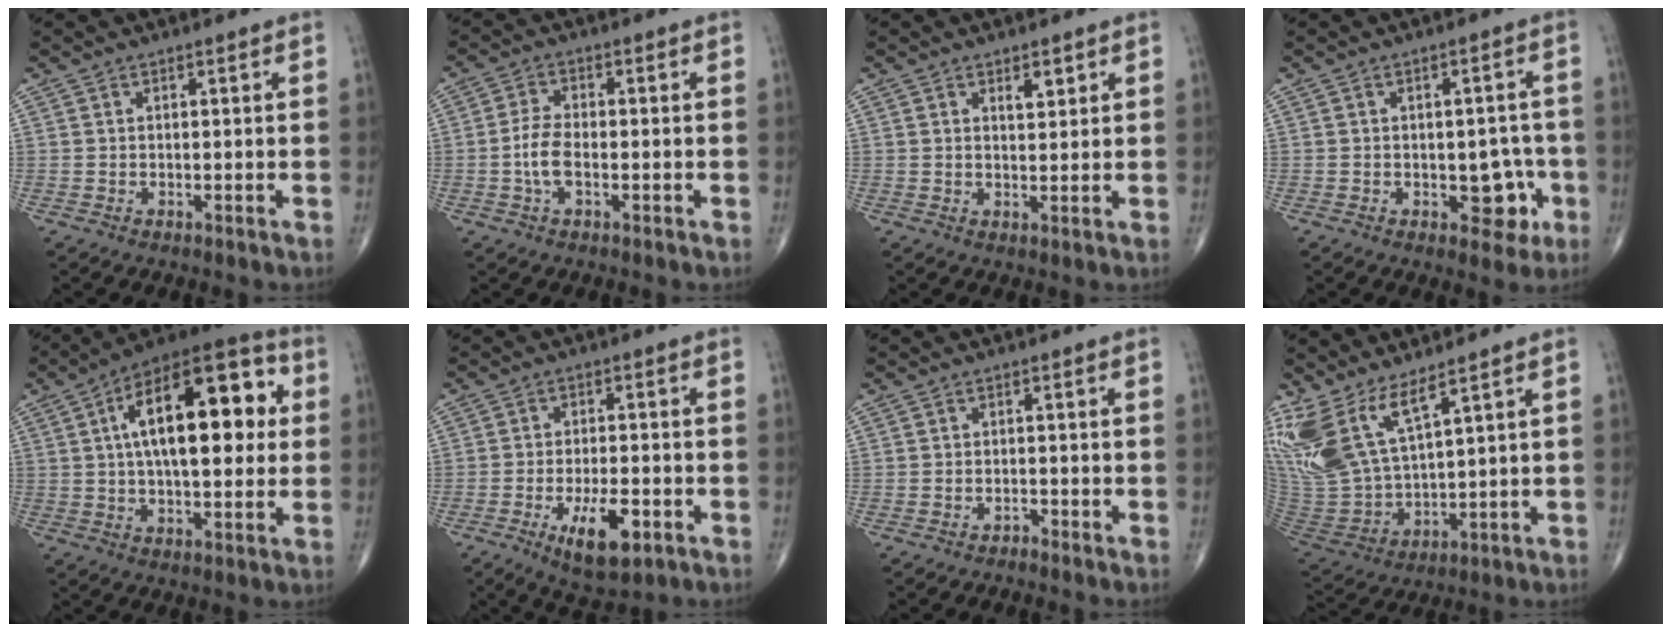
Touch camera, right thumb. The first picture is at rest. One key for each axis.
{"total": 4.7, "fx": -1.2, "fy": 2.1, "fz": 4.1, "tx": -0.089, "ty": 0.011, "tz": -0.026}
{"total": 1.3, "fx": 0.8, "fy": 0.5, "fz": 0.9, "tx": -0.012, "ty": -0.004, "tz": 0.012}
{"total": 6.4, "fx": -2.0, "fy": 3.9, "fz": 4.7, "tx": -0.022, "ty": 0.014, "tz": -0.021}
{"total": 23.0, "fx": 4.4, "fy": 10.2, "fz": 20.1, "tx": -0.292, "ty": 0.019, "tz": 0.057}
{"total": 9.3, "fx": -3.8, "fy": 3.7, "fz": 7.7, "tx": -0.126, "ty": 0.003, "tz": -0.054}
{"total": 0.9, "fx": -0.8, "fy": 0.3, "fz": 0.0, "tx": 0.002, "ty": 0.001, "tz": -0.017}
{"total": 14.7, "fx": 9.4, "fy": 4.8, "fz": 10.3, "tx": -0.228, "ty": -0.053, "tz": 0.207}